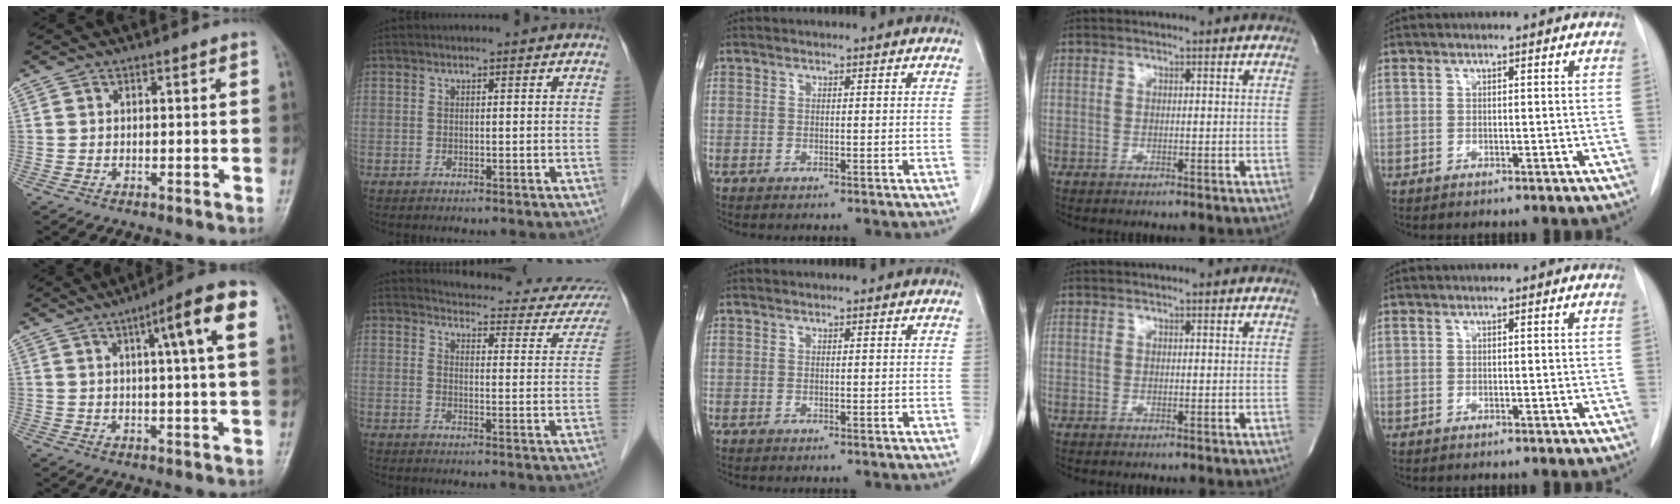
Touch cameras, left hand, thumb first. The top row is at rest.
{"thumb": {"total": 10.9, "force": [3.9, 0.8, 10.2], "torque": [-0.148, 0.008, 0.047]}, "index": {"total": 18.9, "force": [18.1, 3.6, 4.1], "torque": [-0.023, -0.068, 0.179]}}